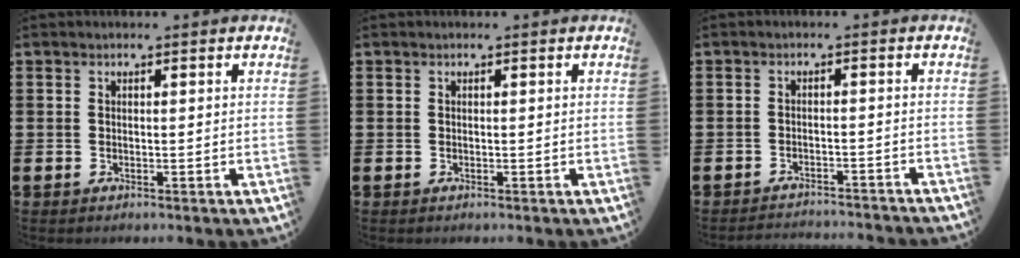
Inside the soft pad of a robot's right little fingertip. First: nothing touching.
{"total": 0.0}
{"total": 1.9, "force": [-1.9, -0.1, -0.1], "torque": [-0.002, 0.005, -0.041]}